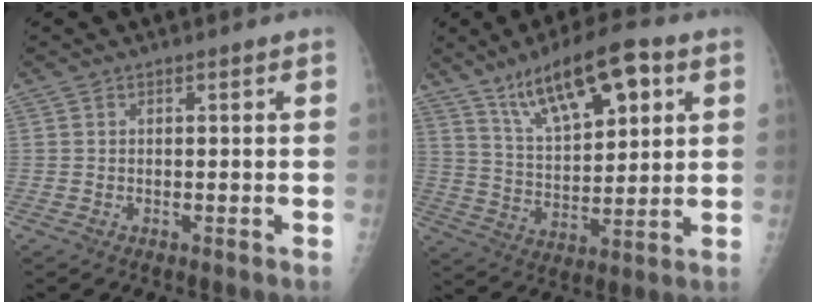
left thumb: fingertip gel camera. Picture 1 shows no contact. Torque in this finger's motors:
{"motor_torque": [0.25, 0.56, 0.20, -0.36, 0.13]}